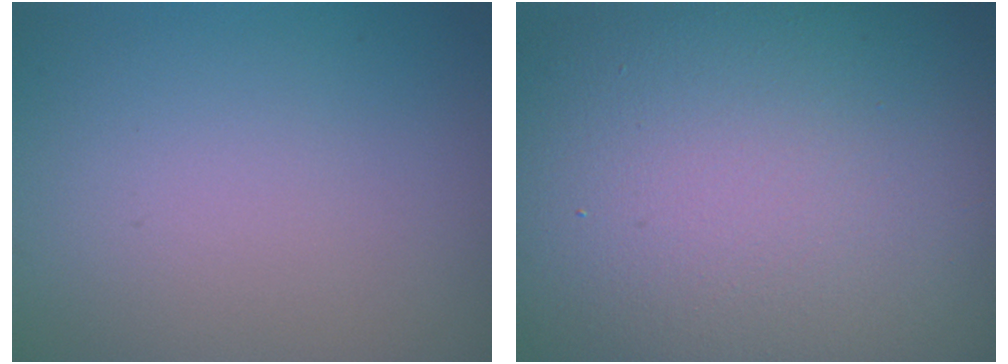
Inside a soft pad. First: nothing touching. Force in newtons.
{"total": 18.3, "press": 18.3, "slide": 1.0}